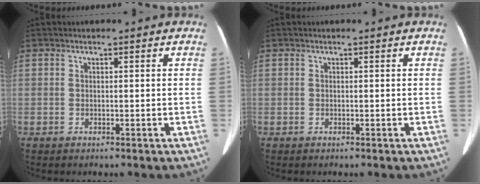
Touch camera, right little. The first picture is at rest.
{"total": 0.0}